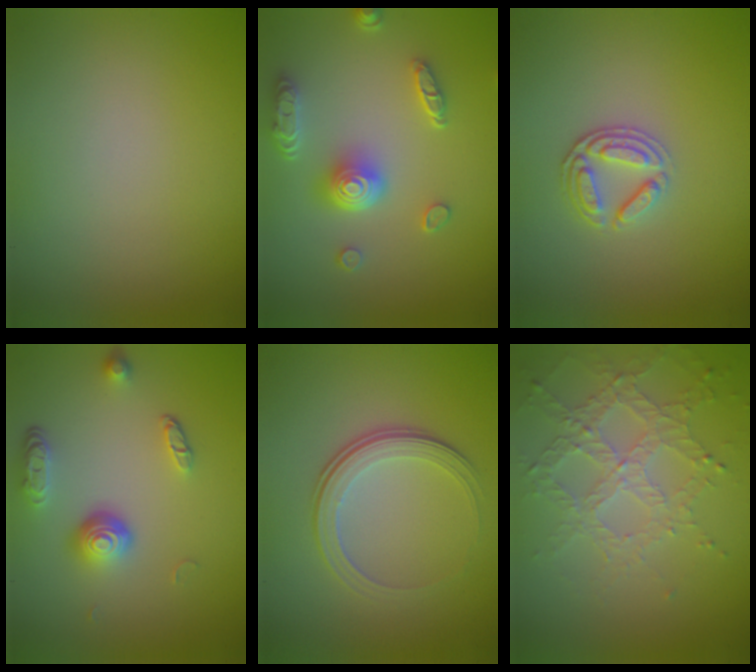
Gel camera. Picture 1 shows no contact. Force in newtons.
{"total": 4.9, "press": 4.0, "slide": 3.0}
{"total": 2.6, "press": 2.4, "slide": 1.0}
{"total": 3.9, "press": 2.9, "slide": 2.7}
{"total": 3.6, "press": 2.5, "slide": 2.6}
{"total": 3.9, "press": 3.0, "slide": 2.5}